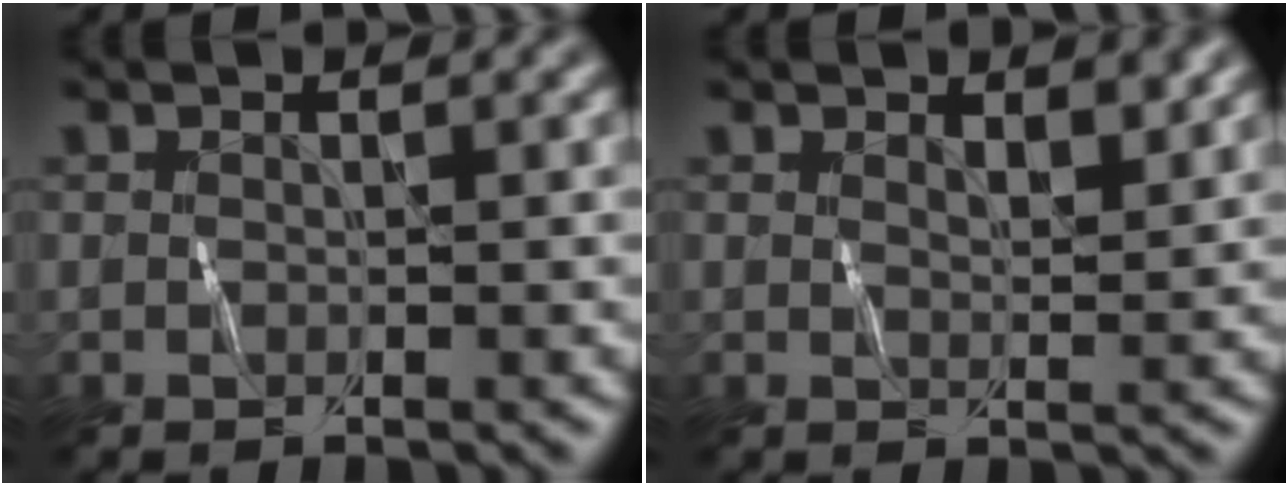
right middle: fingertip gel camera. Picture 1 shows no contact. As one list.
[{"total": 1.7, "force": [1.2, 0.6, 1.0], "torque": [-0.012, -0.004, 0.024]}]